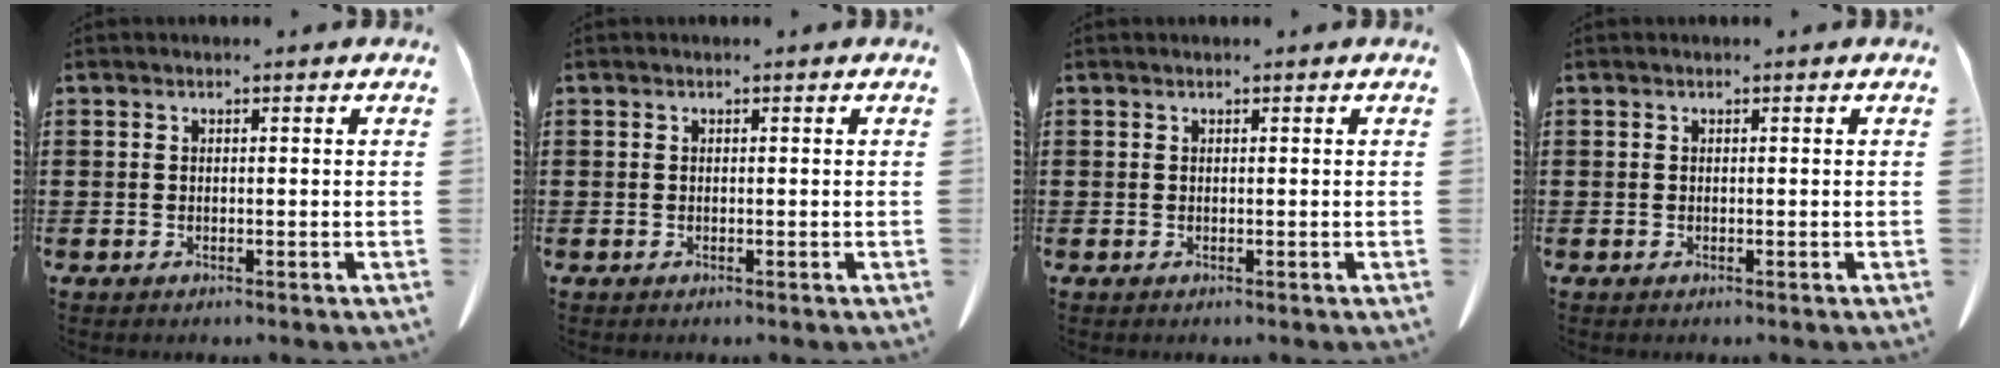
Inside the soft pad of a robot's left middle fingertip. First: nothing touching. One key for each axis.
{"total": 0.0}
{"total": 0.0}
{"total": 0.0}